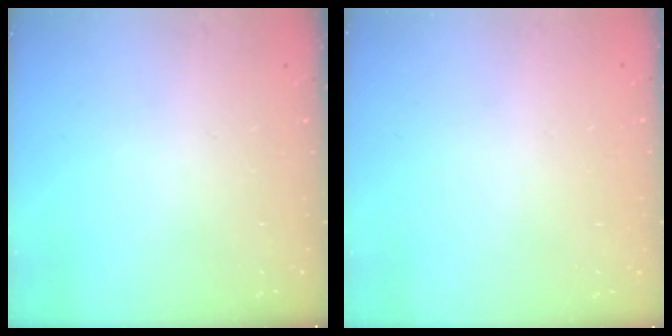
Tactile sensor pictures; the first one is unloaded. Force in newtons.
{"total": 0.0}